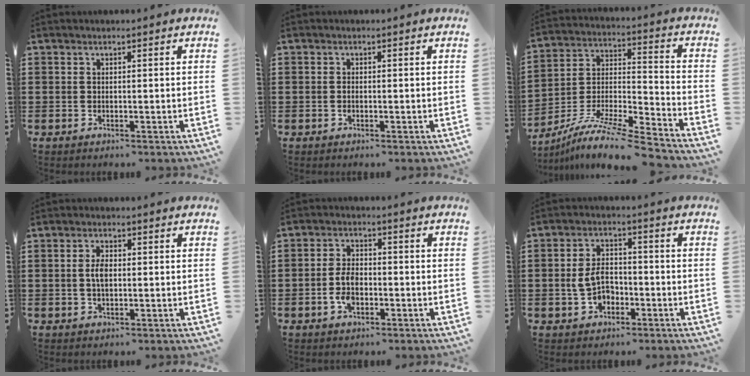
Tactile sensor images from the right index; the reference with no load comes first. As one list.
[{"total": 0.6, "force": [-0.3, 0.2, 0.5], "torque": [-0.014, -0.006, -0.004]}, {"total": 10.6, "force": [-9.3, 0.5, 5.1], "torque": [-0.095, 0.008, -0.188]}, {"total": 3.2, "force": [0.1, 1.4, 2.9], "torque": [-0.064, 0.003, -0.003]}, {"total": 4.8, "force": [-1.5, 2.6, 3.7], "torque": [-0.089, -0.003, -0.031]}, {"total": 5.2, "force": [-1.3, 3.3, 3.8], "torque": [-0.086, 0.003, -0.027]}]